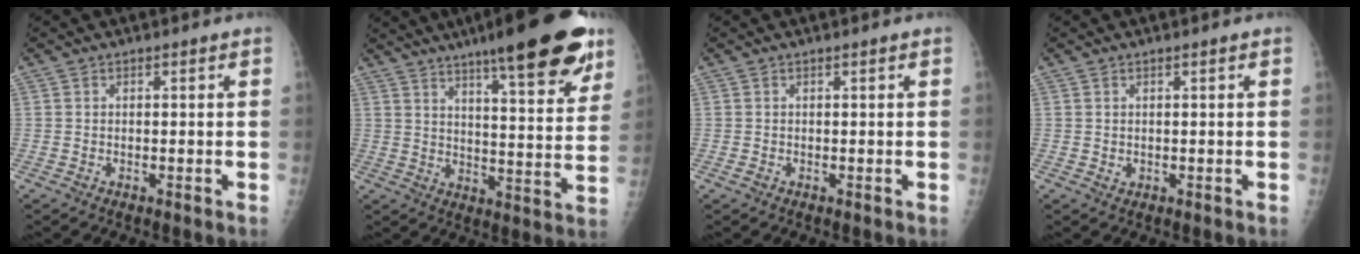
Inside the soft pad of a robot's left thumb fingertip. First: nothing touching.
{"total": 21.4, "force": [13.9, 4.2, 15.6], "torque": [-0.197, -0.051, 0.196]}
{"total": 0.6, "force": [0.0, 0.3, 0.5], "torque": [-0.008, 0.009, 0.004]}
{"total": 0.6, "force": [0.3, 0.4, 0.4], "torque": [-0.002, -0.003, 0.007]}